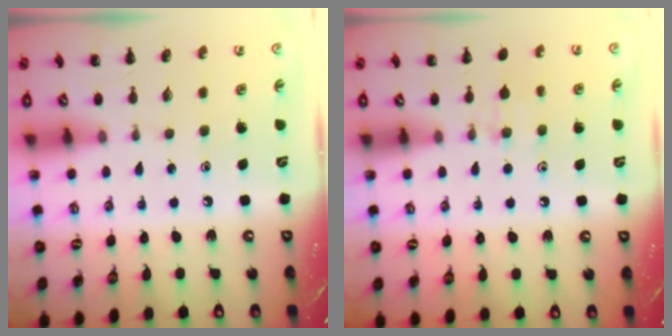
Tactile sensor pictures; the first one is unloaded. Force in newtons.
{"total": 7.9, "press": 7.6, "slide": 2.1}